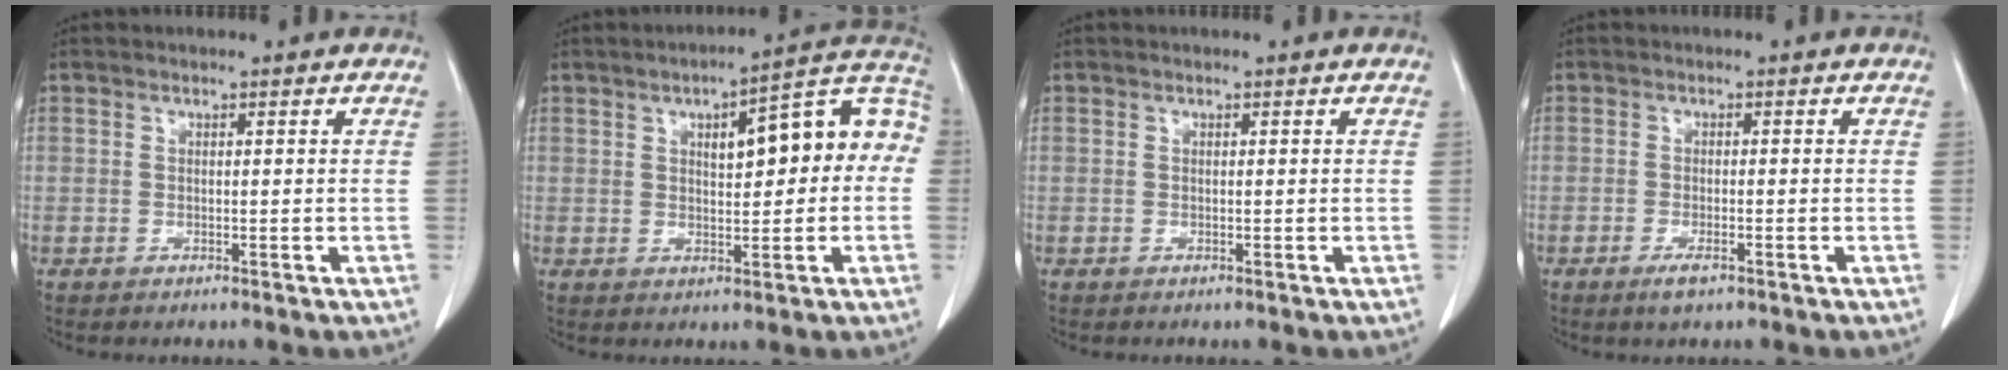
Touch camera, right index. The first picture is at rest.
{"total": 13.2, "force": [2.0, 4.1, 12.4], "torque": [-0.159, 0.046, 0.025]}
{"total": 0.0}
{"total": 2.3, "force": [-1.4, 0.5, 1.8], "torque": [-0.033, -0.003, -0.022]}